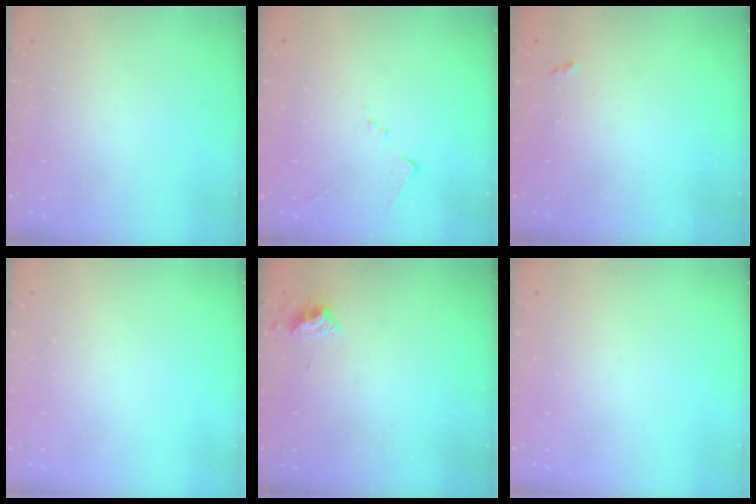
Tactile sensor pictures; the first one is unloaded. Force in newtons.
{"total": 4.9, "press": 4.9, "slide": 0.5}
{"total": 2.5, "press": 2.4, "slide": 0.4}
{"total": 0.0}
{"total": 5.8, "press": 5.8, "slide": 0.8}
{"total": 0.0}